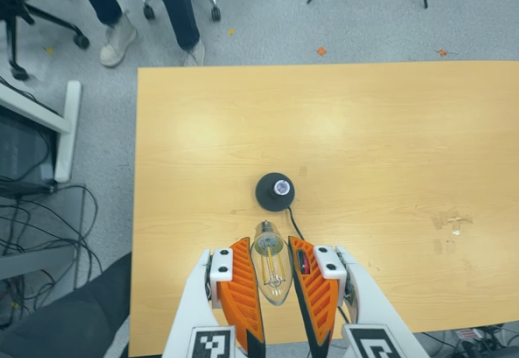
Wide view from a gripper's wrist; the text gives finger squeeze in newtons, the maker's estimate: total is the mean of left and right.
{"total": 14.1, "left": 15.7, "right": 12.5}